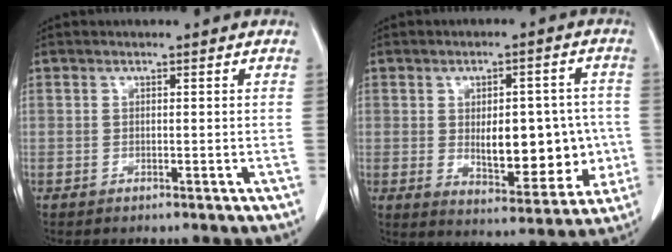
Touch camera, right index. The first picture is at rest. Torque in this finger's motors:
{"motor_torque": [0.66, 0.19, 0.25, 0.08]}